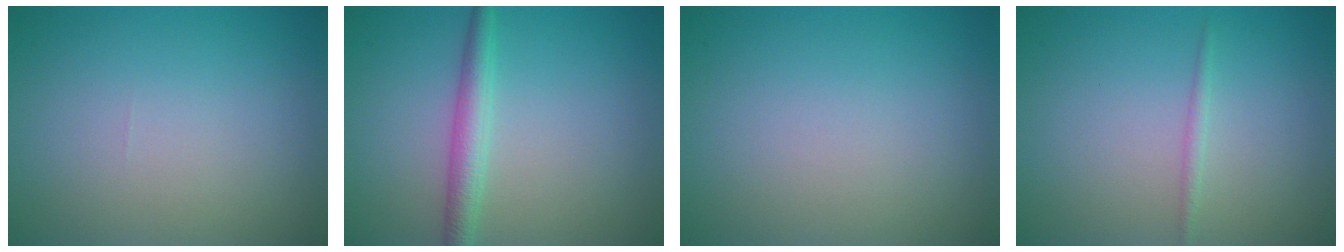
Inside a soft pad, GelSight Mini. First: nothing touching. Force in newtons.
{"total": 2.6, "press": 2.6, "slide": 0.0}
{"total": 0.0}
{"total": 0.8, "press": 0.8, "slide": 0.1}